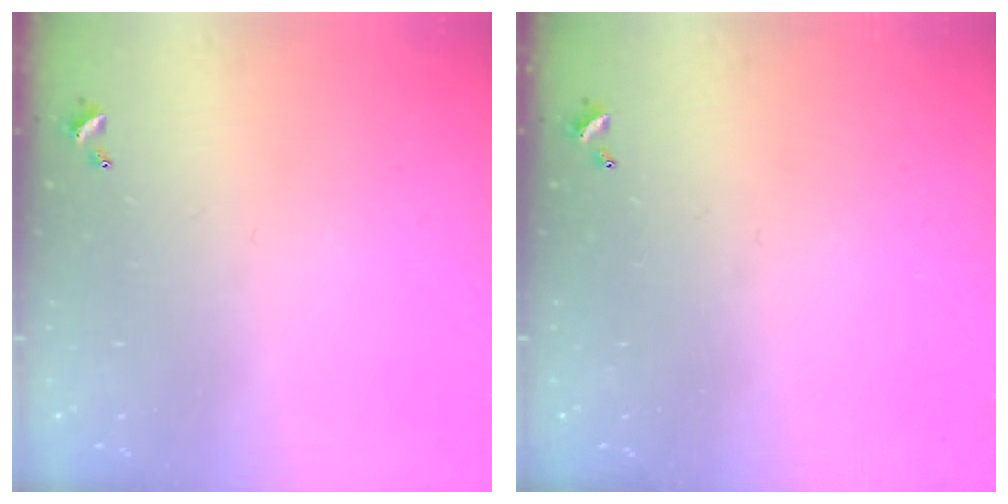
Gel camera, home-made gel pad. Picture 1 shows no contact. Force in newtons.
{"total": 0.0}